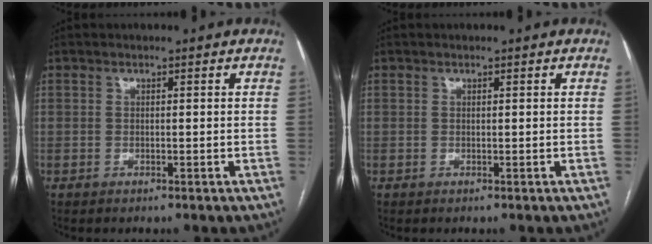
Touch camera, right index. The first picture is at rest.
{"total": 0.0}